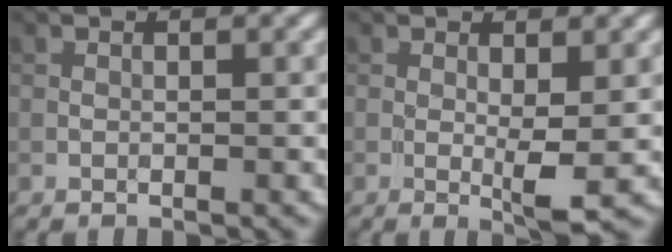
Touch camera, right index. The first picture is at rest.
{"total": 2.6, "force": [0.0, 0.4, 2.6], "torque": [-0.046, -0.009, 0.000]}